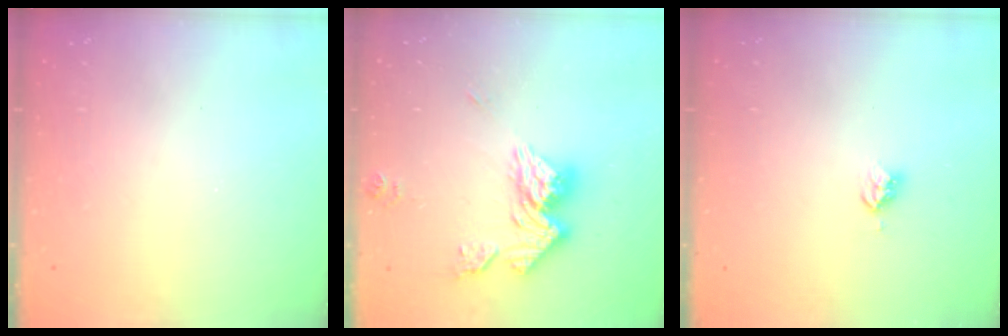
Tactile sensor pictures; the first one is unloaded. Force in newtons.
{"total": 14.8, "press": 14.7, "slide": 1.6}
{"total": 4.0, "press": 3.9, "slide": 0.4}